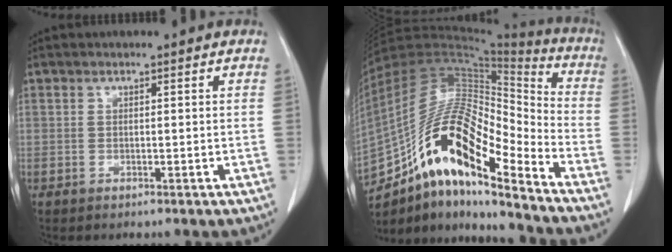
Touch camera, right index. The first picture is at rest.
{"total": 20.1, "force": [-12.1, 5.0, 15.2], "torque": [-0.293, 0.029, -0.210]}